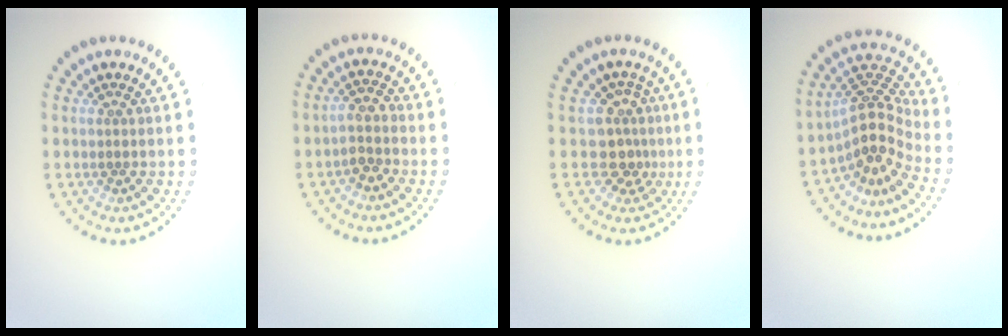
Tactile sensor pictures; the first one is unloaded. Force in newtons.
{"total": 2.0, "press": 1.8, "slide": 1.0}
{"total": 2.8, "press": 2.0, "slide": 1.9}
{"total": 4.6, "press": 3.1, "slide": 3.3}